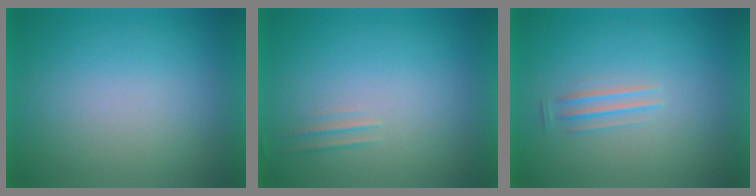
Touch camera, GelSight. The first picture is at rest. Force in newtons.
{"total": 1.7}
{"total": 1.4}